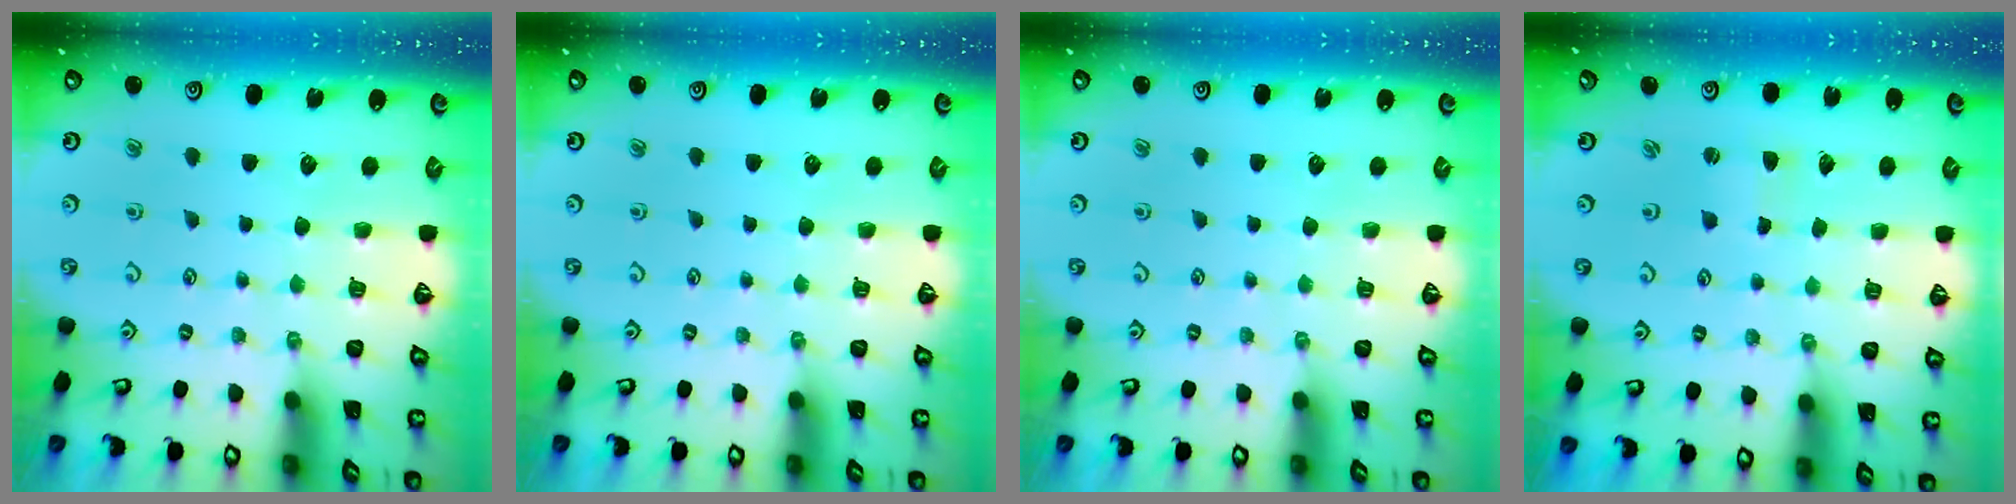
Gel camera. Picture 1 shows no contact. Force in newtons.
{"total": 0.0}
{"total": 0.0}
{"total": 1.7, "press": 1.7, "slide": 0.4}